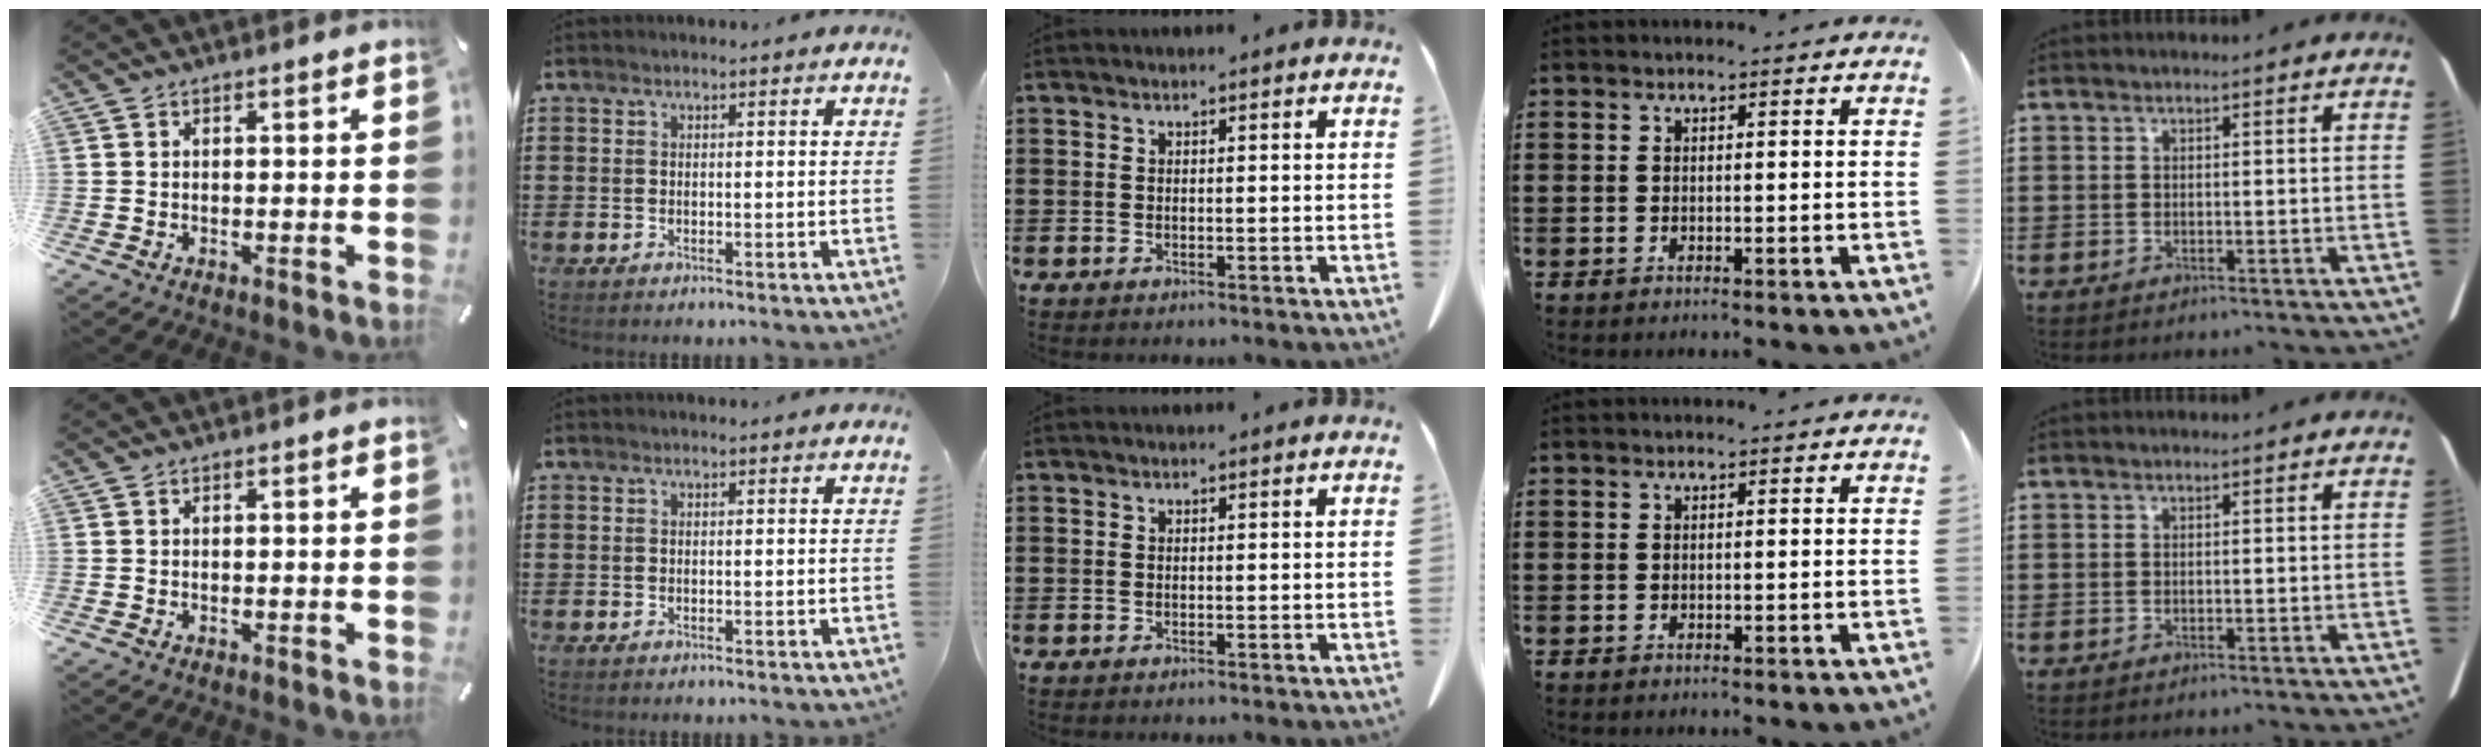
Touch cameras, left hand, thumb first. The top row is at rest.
{}